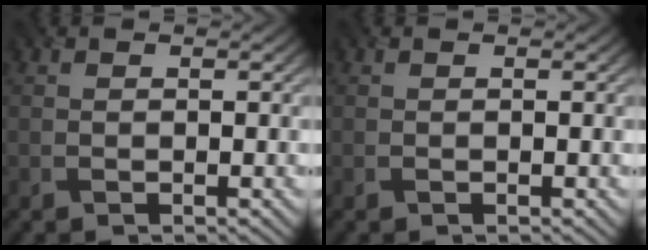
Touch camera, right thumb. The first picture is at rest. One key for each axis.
{"total": 0.0}